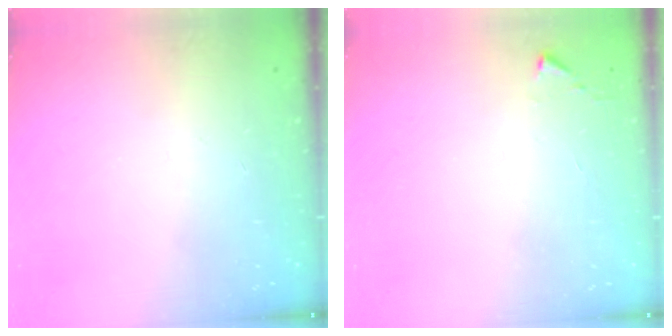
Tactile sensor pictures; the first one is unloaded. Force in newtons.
{"total": 2.7, "press": 2.7, "slide": 0.5}